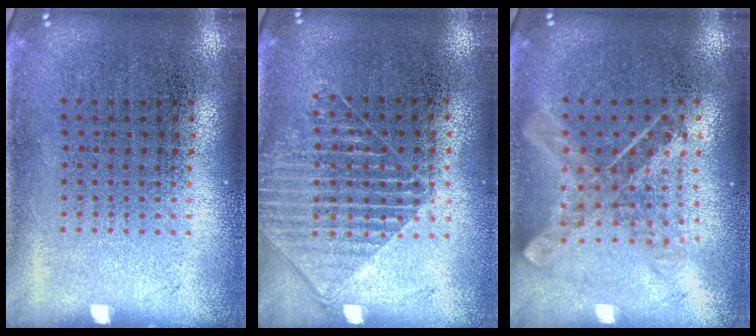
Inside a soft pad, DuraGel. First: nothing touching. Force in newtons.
{"total": 1.4, "press": 1.2, "slide": 0.8}
{"total": 0.9, "press": 0.8, "slide": 0.2}